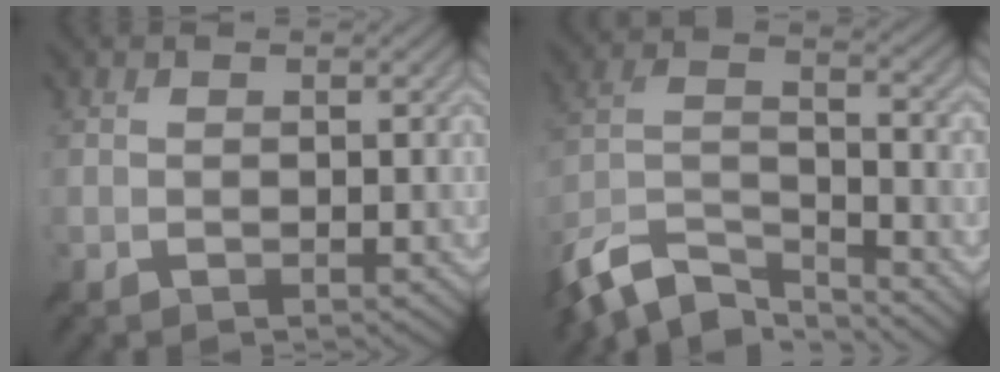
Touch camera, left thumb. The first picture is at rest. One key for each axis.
{"total": 11.3, "fx": -9.1, "fy": 3.5, "fz": 5.6, "tx": -0.126, "ty": -0.013, "tz": -0.184}